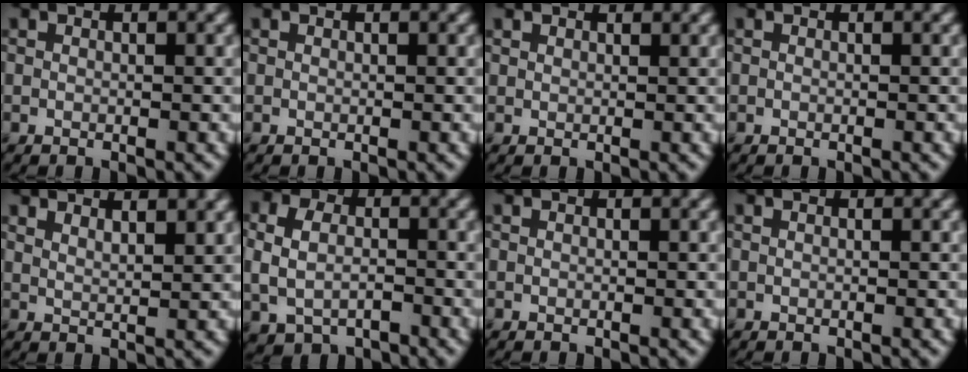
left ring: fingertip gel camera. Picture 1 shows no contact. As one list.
[{"total": 0.0}, {"total": 1.6, "force": [1.5, 0.6, 0.4], "torque": [-0.013, 0.003, 0.024]}, {"total": 0.0}, {"total": 4.3, "force": [3.3, 1.5, 2.3], "torque": [-0.009, 0.015, 0.031]}, {"total": 5.5, "force": [-0.5, 4.4, 3.4], "torque": [-0.067, -0.007, -0.008]}, {"total": 0.0}, {"total": 0.6, "force": [0.3, 0.3, 0.4], "torque": [-0.006, -0.003, -0.002]}]